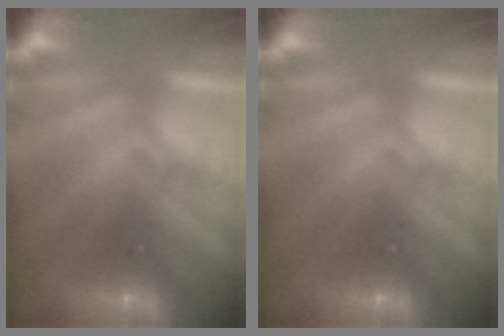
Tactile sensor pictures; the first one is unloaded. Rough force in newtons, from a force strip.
{"total": 0.0}